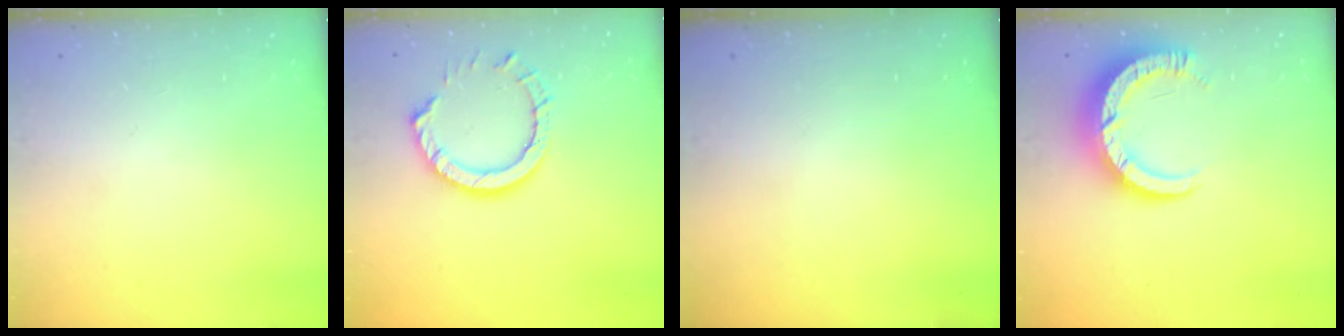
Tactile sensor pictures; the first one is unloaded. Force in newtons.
{"total": 10.6, "press": 10.6, "slide": 0.9}
{"total": 0.0}
{"total": 9.2, "press": 9.2, "slide": 0.7}